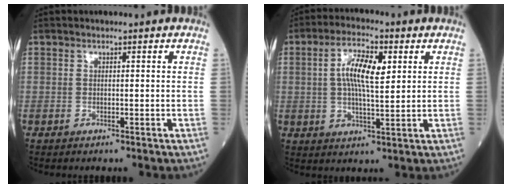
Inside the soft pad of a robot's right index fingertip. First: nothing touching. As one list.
[{"total": 8.2, "force": [2.0, 2.2, 7.7], "torque": [-0.145, 0.011, 0.034]}]